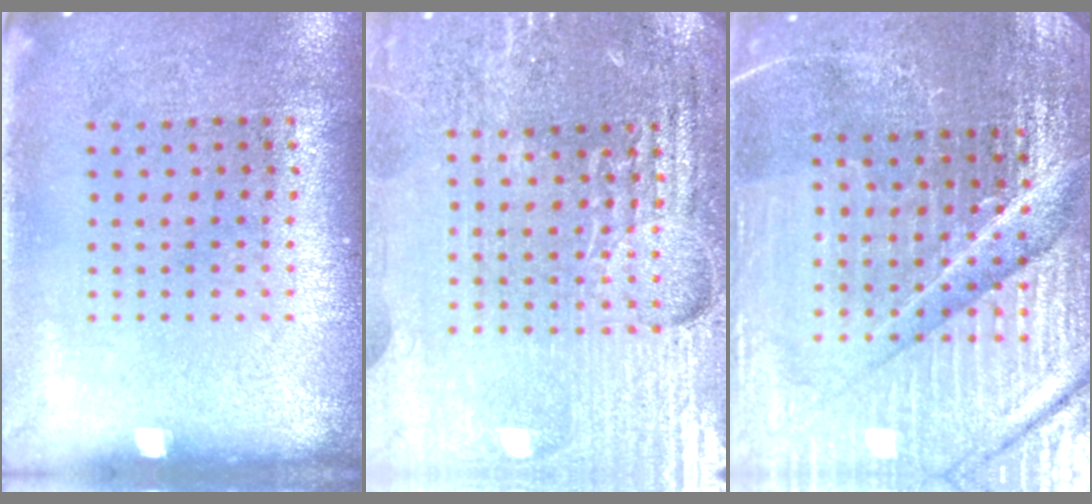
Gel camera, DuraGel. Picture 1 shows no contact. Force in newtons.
{"total": 4.9, "press": 4.6, "slide": 1.6}
{"total": 5.9, "press": 5.3, "slide": 2.4}